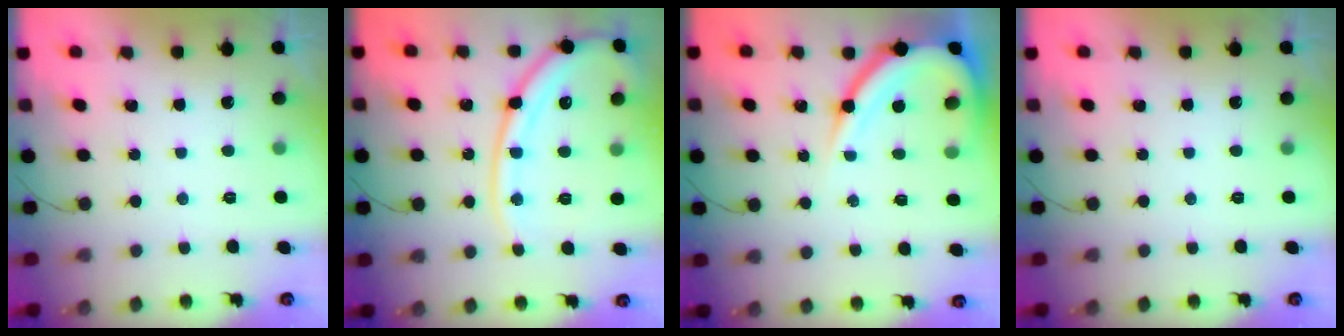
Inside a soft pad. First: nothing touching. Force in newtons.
{"total": 16.0, "press": 15.9, "slide": 2.0}
{"total": 12.9, "press": 12.9, "slide": 1.4}
{"total": 0.0}